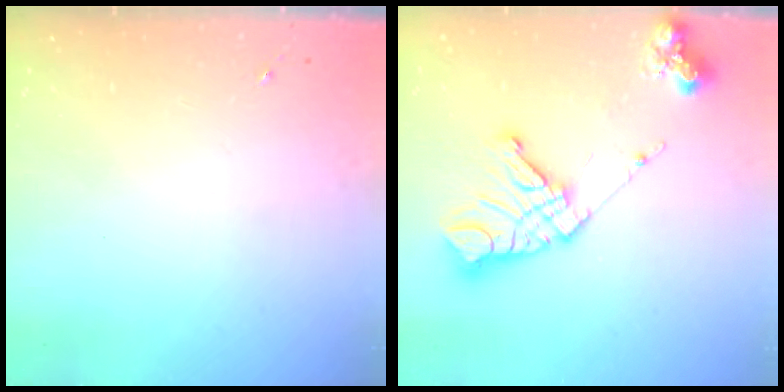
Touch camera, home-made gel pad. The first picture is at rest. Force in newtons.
{"total": 16.4, "press": 16.3, "slide": 1.9}